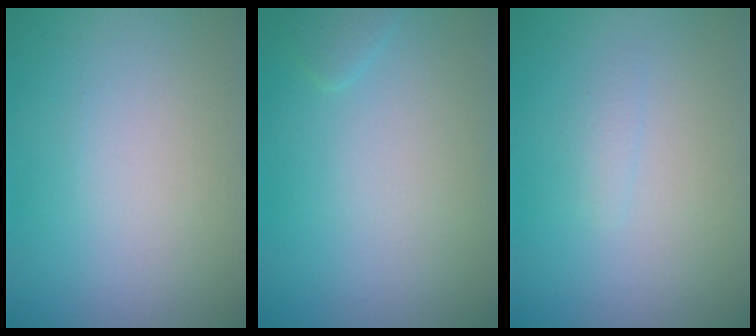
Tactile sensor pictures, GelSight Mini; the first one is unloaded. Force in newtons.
{"total": 0.8, "press": 0.8, "slide": 0.1}
{"total": 0.7, "press": 0.7, "slide": 0.0}